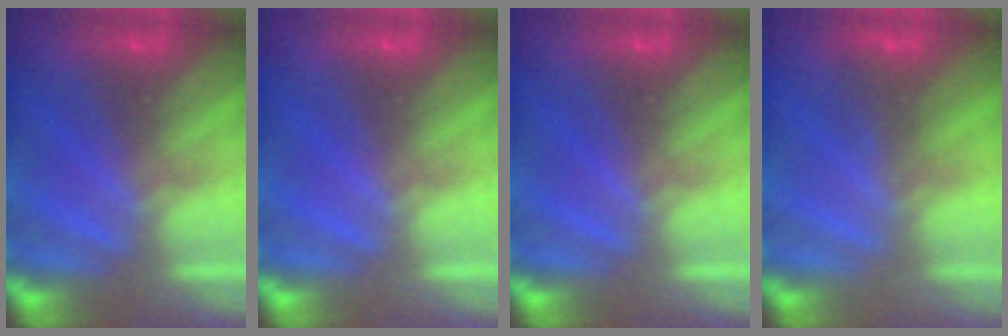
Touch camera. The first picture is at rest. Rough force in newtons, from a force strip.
{"total": 0.0}
{"total": 0.0}
{"total": 2.9}